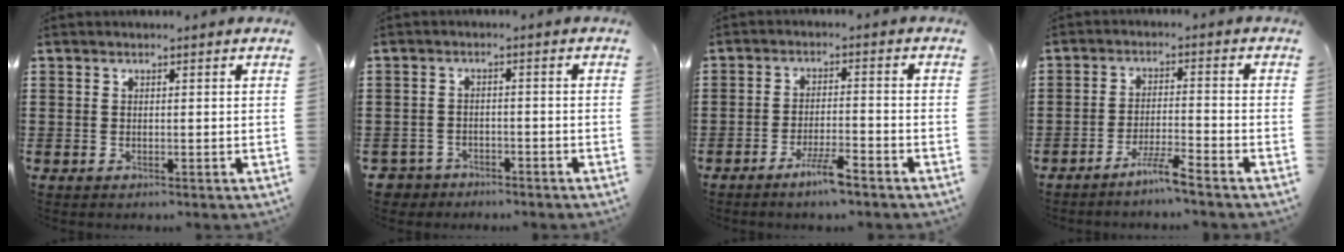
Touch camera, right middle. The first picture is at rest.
{"total": 2.8, "force": [-2.6, 0.9, -0.2], "torque": [-0.012, -0.003, -0.062]}
{"total": 4.5, "force": [-3.2, 0.5, 3.0], "torque": [-0.061, -0.001, -0.060]}
{"total": 4.4, "force": [-3.6, -0.2, 2.4], "torque": [-0.046, -0.003, -0.069]}